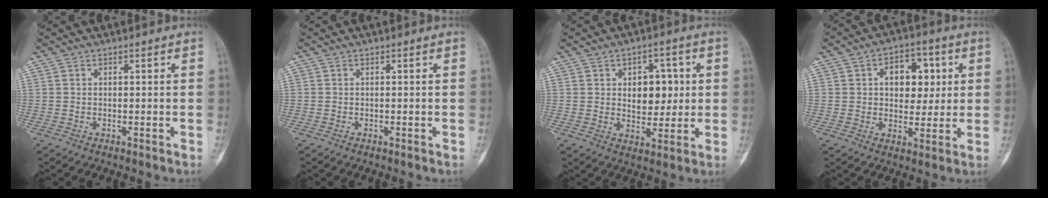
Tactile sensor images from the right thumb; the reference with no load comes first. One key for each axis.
{"total": 0.0}
{"total": 8.6, "fx": 1.6, "fy": 5.7, "fz": 6.3, "tx": -0.043, "ty": -0.006, "tz": 0.027}
{"total": 10.1, "fx": 2.5, "fy": 6.8, "fz": 7.2, "tx": -0.053, "ty": 0.001, "tz": 0.035}